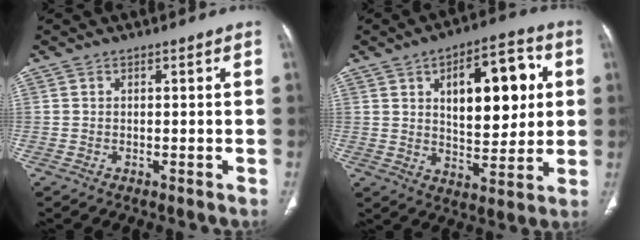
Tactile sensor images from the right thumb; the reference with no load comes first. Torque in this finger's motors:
{"motor_torque": [-0.71, 1.08, 0.08, 0.09, 0.07]}